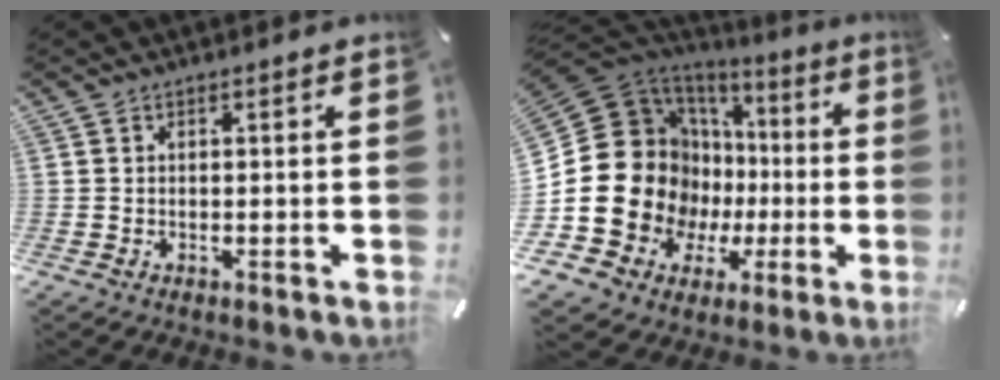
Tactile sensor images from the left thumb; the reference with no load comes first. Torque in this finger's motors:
{"motor_torque": [2.21, 2.80, 1.77, 0.99, 0.56]}